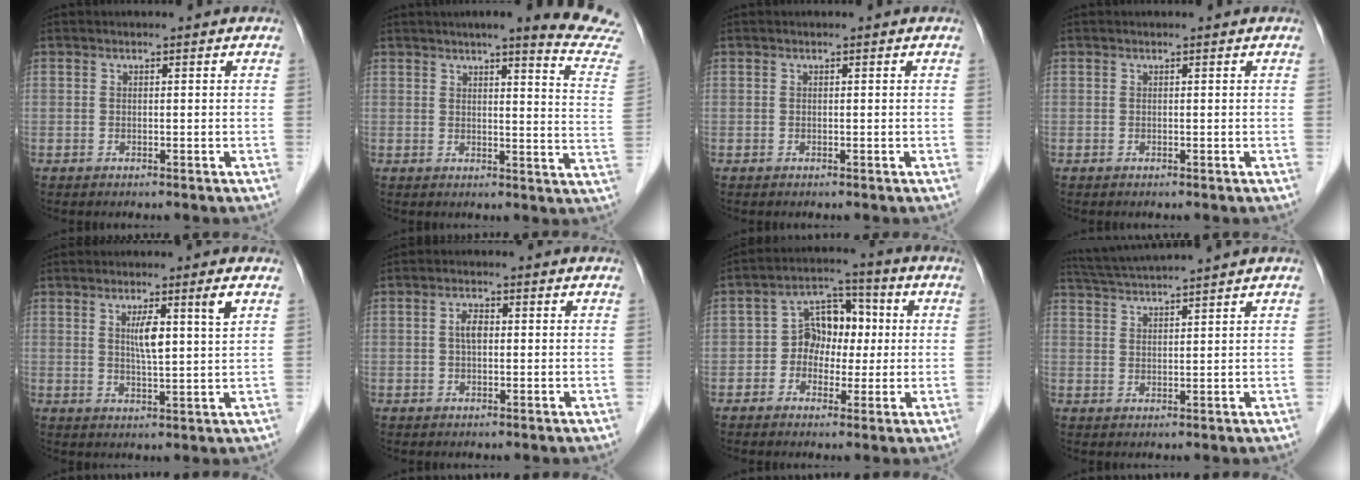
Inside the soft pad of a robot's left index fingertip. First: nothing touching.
{"total": 14.3, "force": [13.0, -1.0, 5.8], "torque": [-0.067, -0.081, 0.131]}
{"total": 0.0}
{"total": 0.0}
{"total": 5.9, "force": [2.2, -0.4, 5.4], "torque": [-0.092, 0.002, 0.037]}
{"total": 2.3, "force": [0.1, 1.1, 2.0], "torque": [-0.041, 0.009, 0.002]}
{"total": 7.3, "force": [-0.3, 5.7, 4.5], "torque": [-0.071, 0.029, -0.009]}
{"total": 6.6, "force": [6.0, -1.6, 2.1], "torque": [-0.041, 0.018, 0.106]}